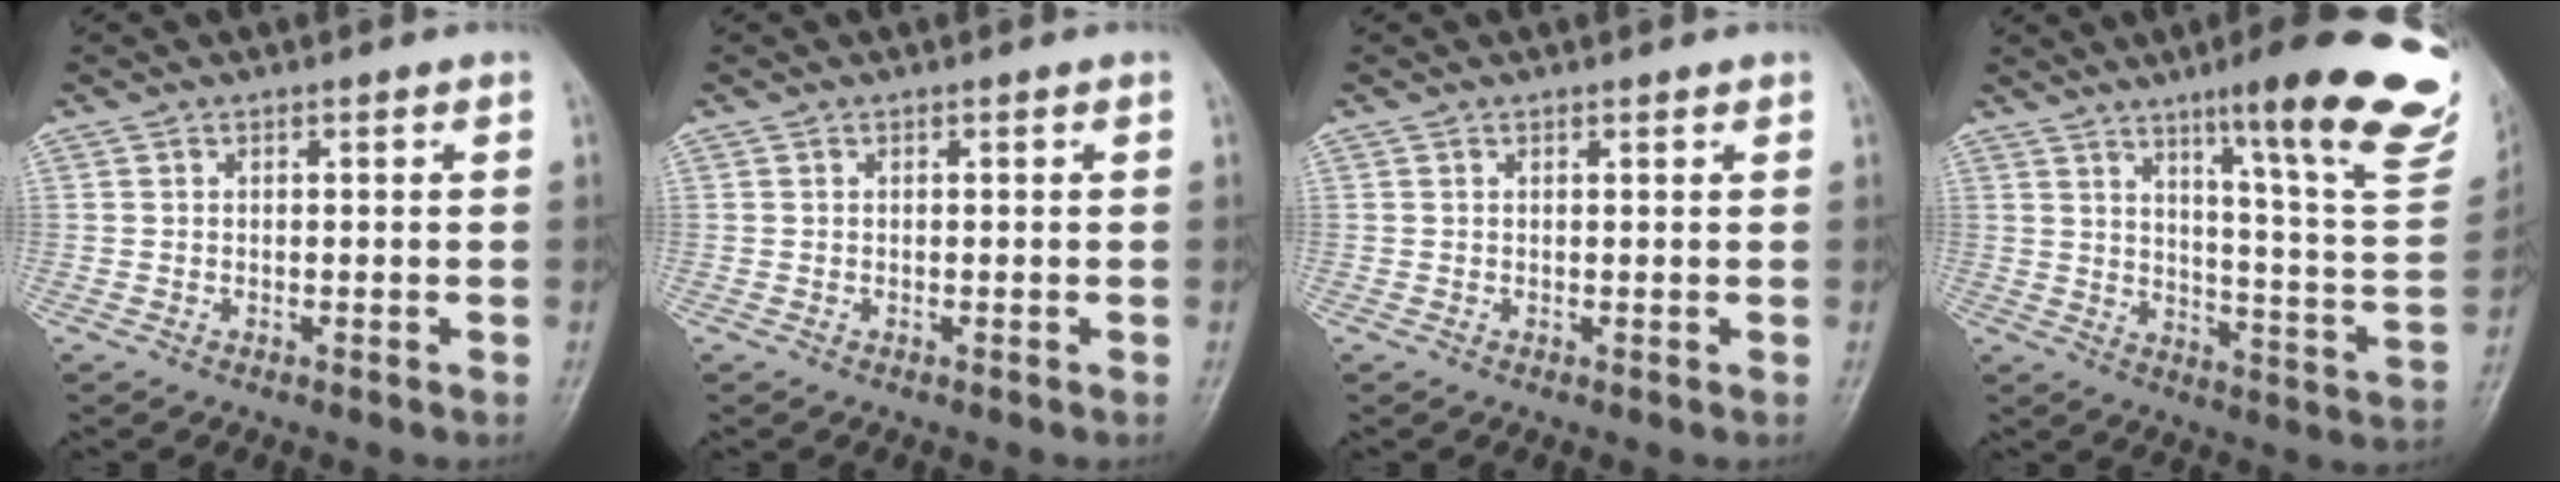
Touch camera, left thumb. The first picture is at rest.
{"total": 0.0}
{"total": 0.6, "force": [0.5, 0.2, 0.2], "torque": [-0.005, -0.003, 0.007]}
{"total": 24.4, "force": [15.3, 3.3, 18.7], "torque": [-0.225, -0.073, 0.207]}